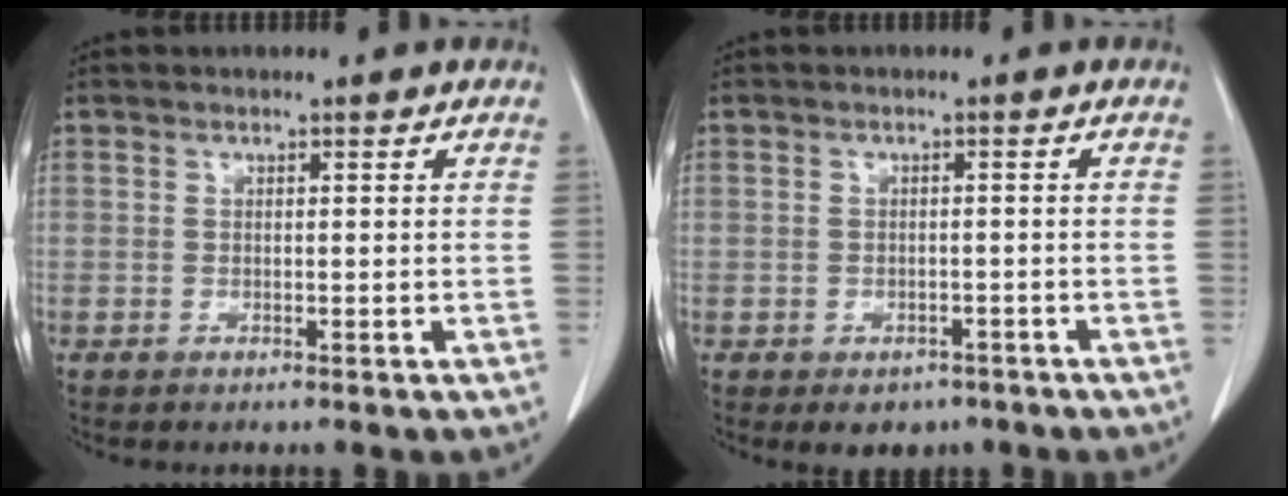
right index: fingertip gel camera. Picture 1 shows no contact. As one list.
[{"total": 3.6, "force": [-2.4, 2.5, 1.0], "torque": [-0.005, 0.005, -0.023]}]